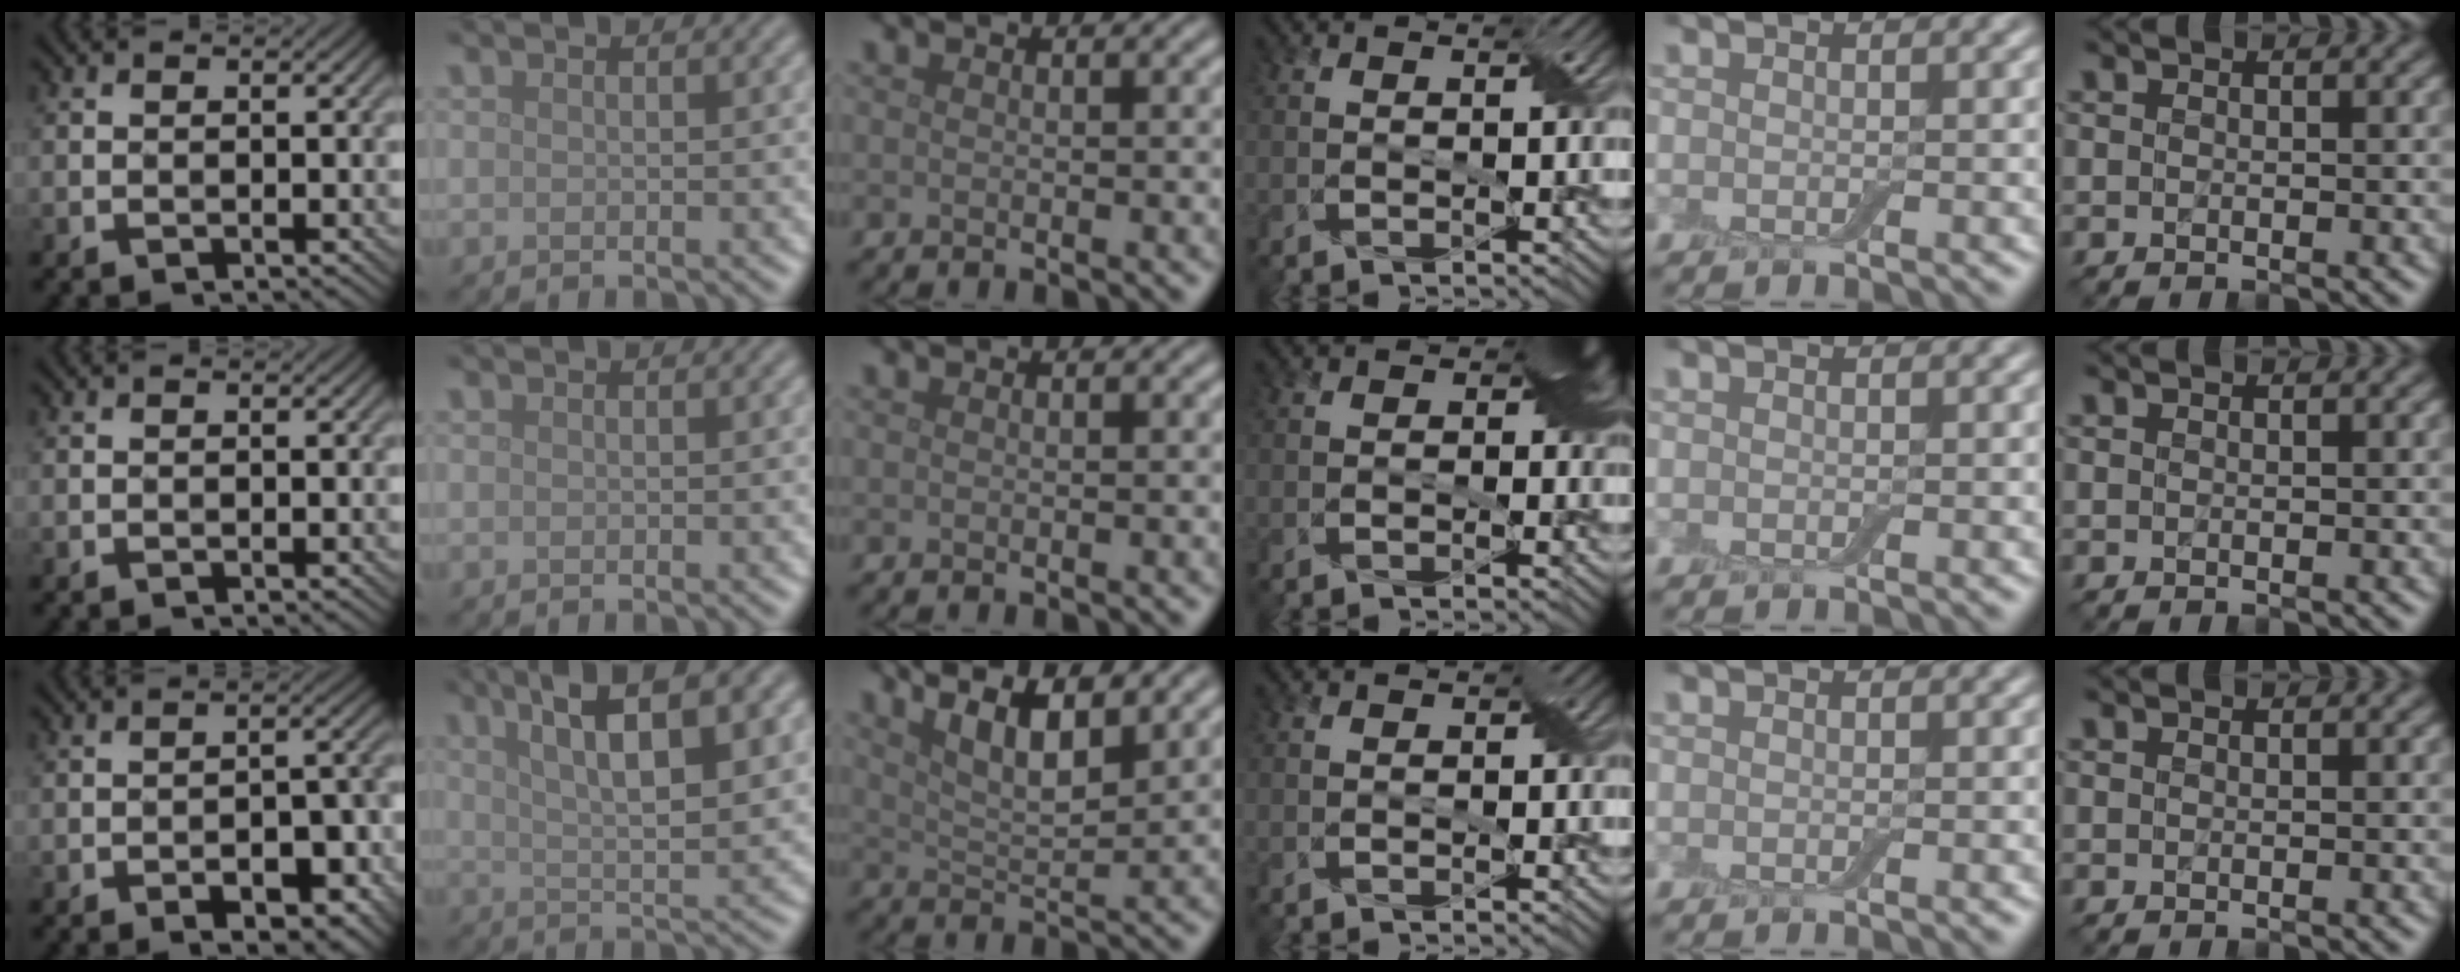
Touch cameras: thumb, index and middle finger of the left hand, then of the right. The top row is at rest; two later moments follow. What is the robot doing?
{"motion": "wrap", "object": "adhesive wrap"}